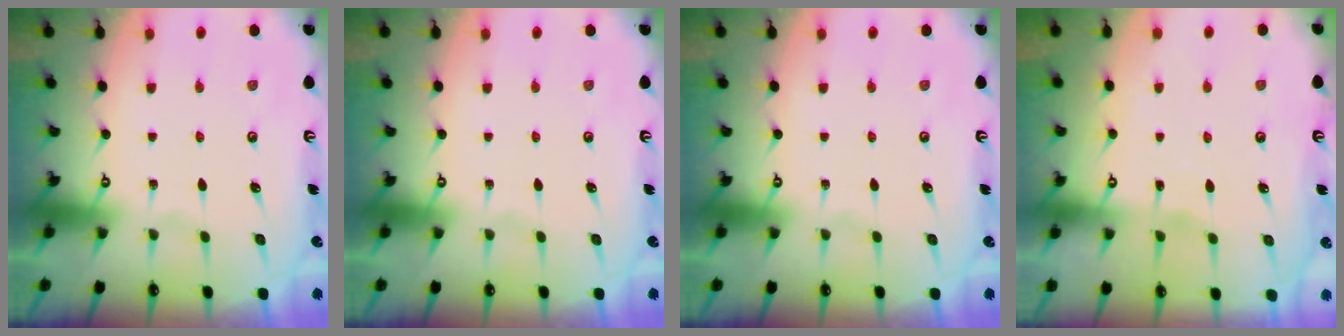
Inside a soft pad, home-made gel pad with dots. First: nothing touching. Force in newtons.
{"total": 0.0}
{"total": 0.0}
{"total": 2.1, "press": 2.1, "slide": 0.4}